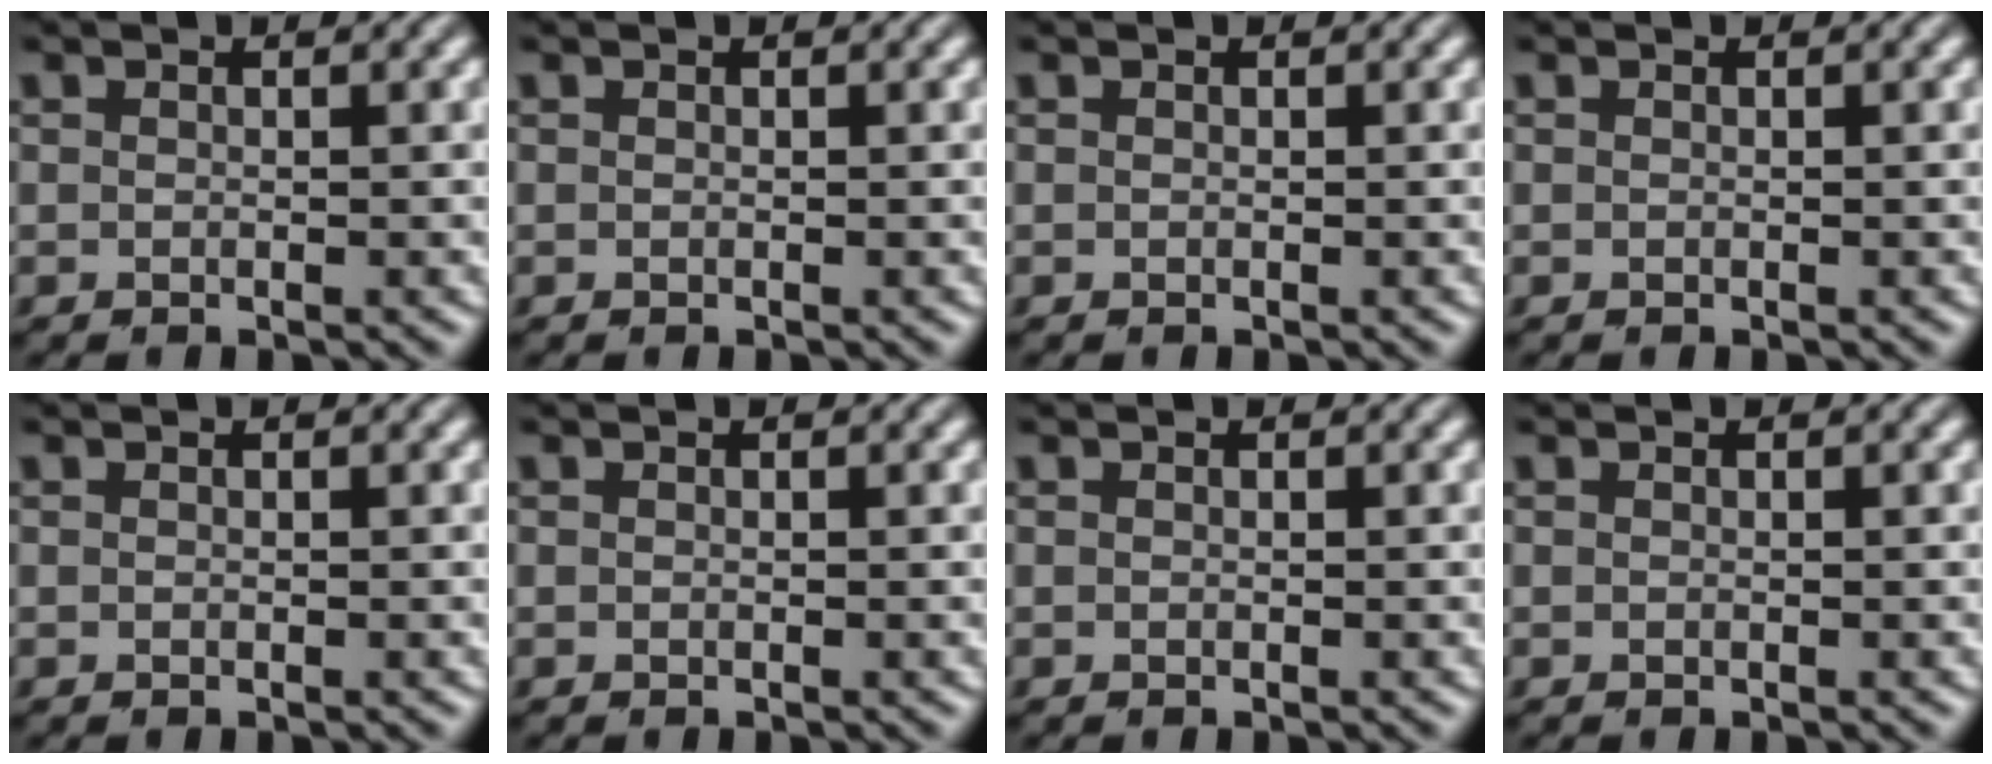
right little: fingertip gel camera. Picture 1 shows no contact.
{"total": 0.0}
{"total": 0.0}
{"total": 0.0}
{"total": 0.0}
{"total": 0.0}
{"total": 0.0}
{"total": 0.0}